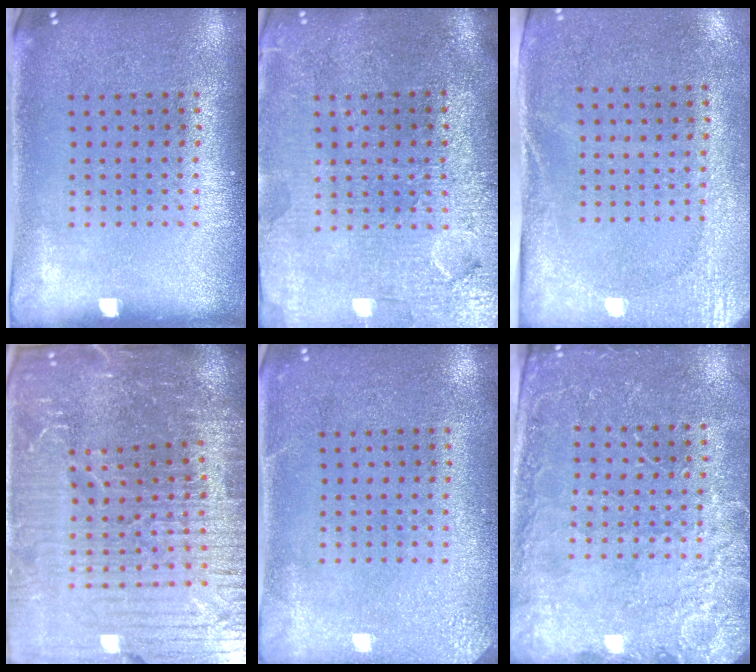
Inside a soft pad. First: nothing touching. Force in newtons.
{"total": 3.8, "press": 3.4, "slide": 1.6}
{"total": 2.7, "press": 2.1, "slide": 1.6}
{"total": 6.6, "press": 5.8, "slide": 3.3}
{"total": 2.7, "press": 2.6, "slide": 0.2}
{"total": 2.8, "press": 2.7, "slide": 0.4}